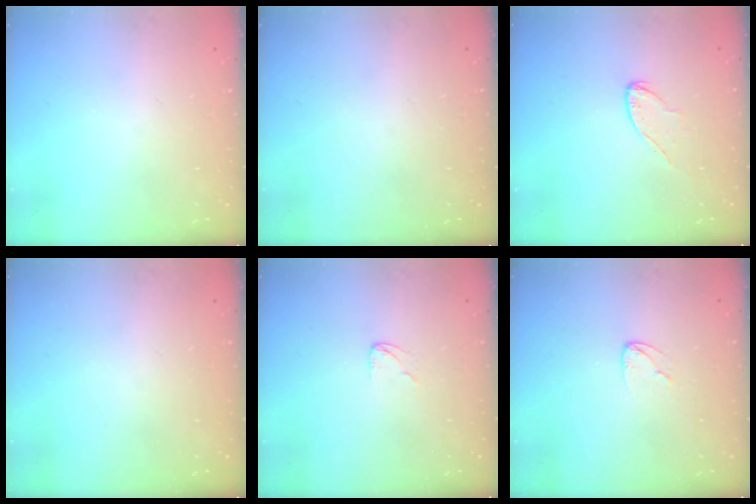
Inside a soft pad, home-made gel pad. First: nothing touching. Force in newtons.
{"total": 0.0}
{"total": 5.9, "press": 5.9, "slide": 0.6}
{"total": 0.0}
{"total": 3.1, "press": 3.1, "slide": 0.2}
{"total": 3.7, "press": 3.7, "slide": 0.3}